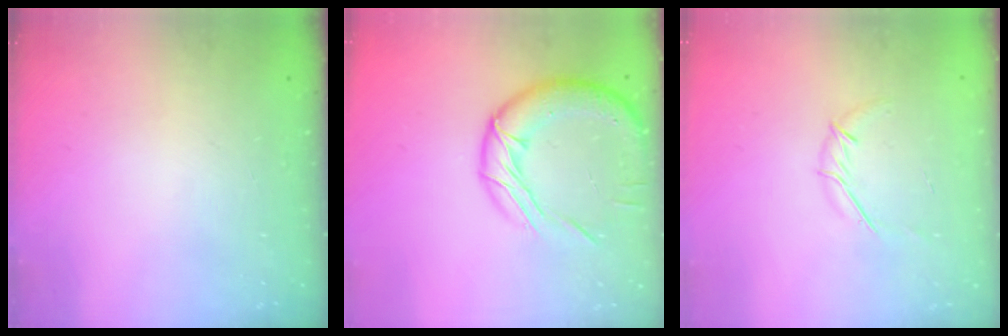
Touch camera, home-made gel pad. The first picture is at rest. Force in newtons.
{"total": 16.9, "press": 16.9, "slide": 1.5}
{"total": 3.9, "press": 3.8, "slide": 0.8}